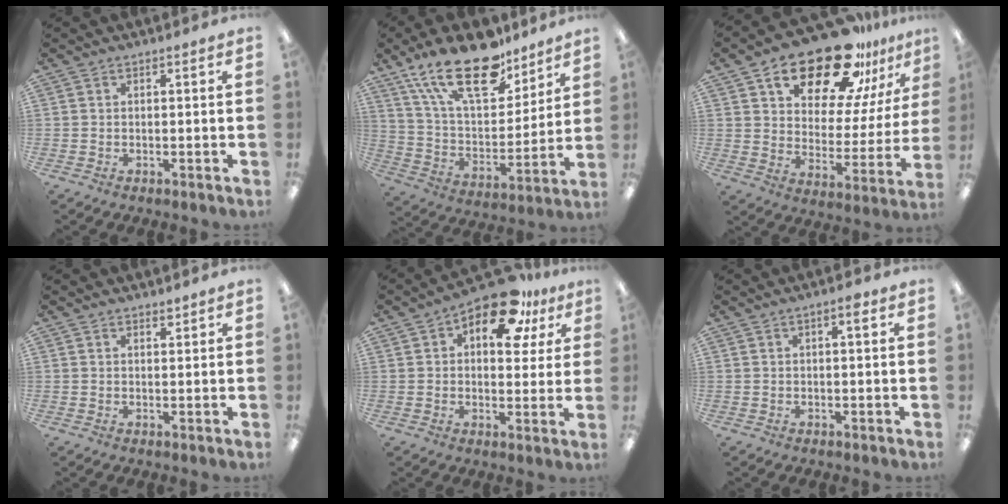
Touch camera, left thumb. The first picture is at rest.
{"total": 22.6, "force": [15.5, 10.0, 13.0], "torque": [-0.239, -0.083, 0.273]}
{"total": 23.1, "force": [17.1, 9.7, 12.2], "torque": [-0.198, -0.108, 0.292]}
{"total": 1.5, "force": [1.4, 0.4, 0.2], "torque": [0.003, -0.005, 0.024]}
{"total": 14.7, "force": [8.3, 7.2, 9.7], "torque": [-0.131, -0.032, 0.139]}
{"total": 2.5, "force": [1.2, 0.7, 2.1], "torque": [-0.029, -0.002, 0.016]}